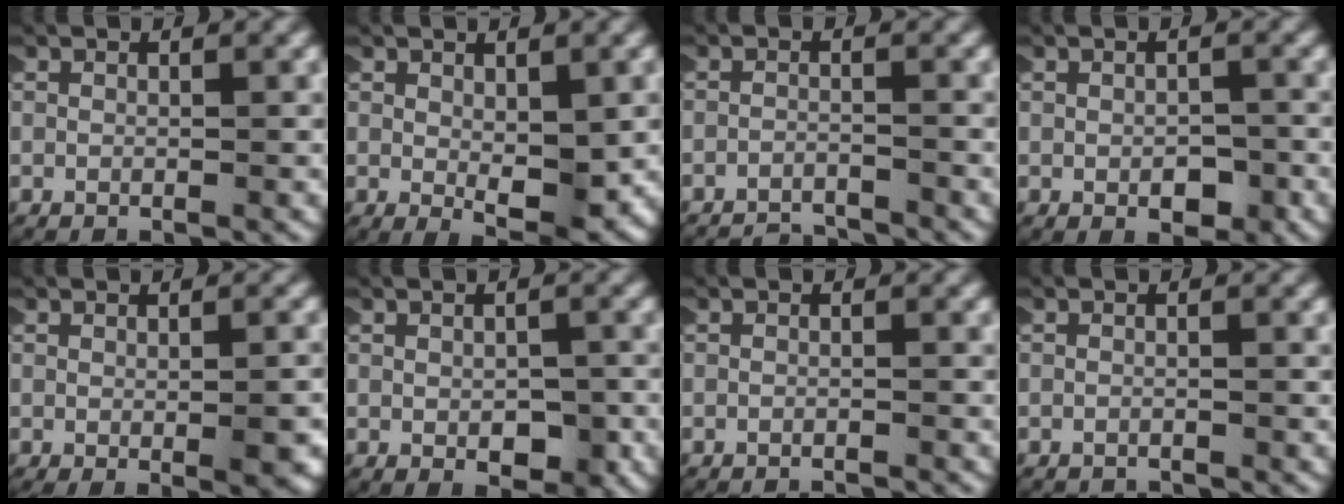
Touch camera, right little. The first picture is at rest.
{"total": 3.3, "force": [-0.6, 0.9, 3.1], "torque": [-0.048, -0.019, 0.001]}
{"total": 3.9, "force": [-3.9, 0.4, 0.1], "torque": [-0.005, -0.018, -0.060]}
{"total": 1.8, "force": [-1.1, 1.0, 0.9], "torque": [-0.013, -0.002, -0.017]}
{"total": 1.6, "force": [-0.5, 0.2, 1.5], "torque": [-0.023, -0.004, -0.002]}
{"total": 2.4, "force": [-1.2, 1.4, 1.7], "torque": [-0.026, -0.004, -0.017]}
{"total": 1.5, "force": [-1.5, -0.1, -0.1], "torque": [-0.003, -0.005, -0.019]}
{"total": 1.0, "force": [-1.0, -0.1, -0.3], "torque": [-0.002, -0.005, -0.012]}